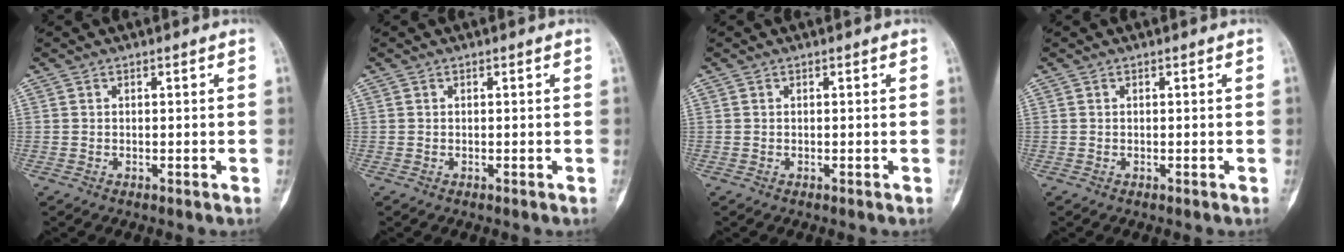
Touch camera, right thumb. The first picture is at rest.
{"total": 0.0}
{"total": 0.0}
{"total": 0.0}